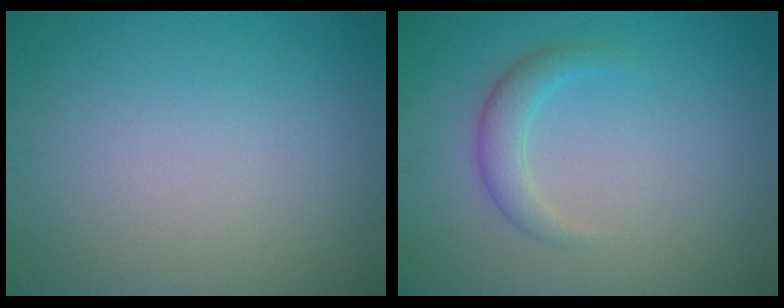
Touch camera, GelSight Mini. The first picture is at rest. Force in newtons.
{"total": 2.2, "press": 2.2, "slide": 0.1}